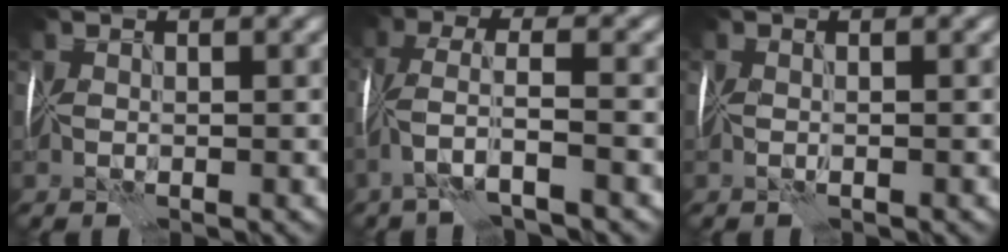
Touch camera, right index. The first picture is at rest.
{"total": 3.9, "force": [-1.9, 0.6, 3.4], "torque": [-0.071, 0.009, -0.046]}
{"total": 0.7, "force": [0.0, 0.1, 0.7], "torque": [-0.006, -0.002, 0.000]}